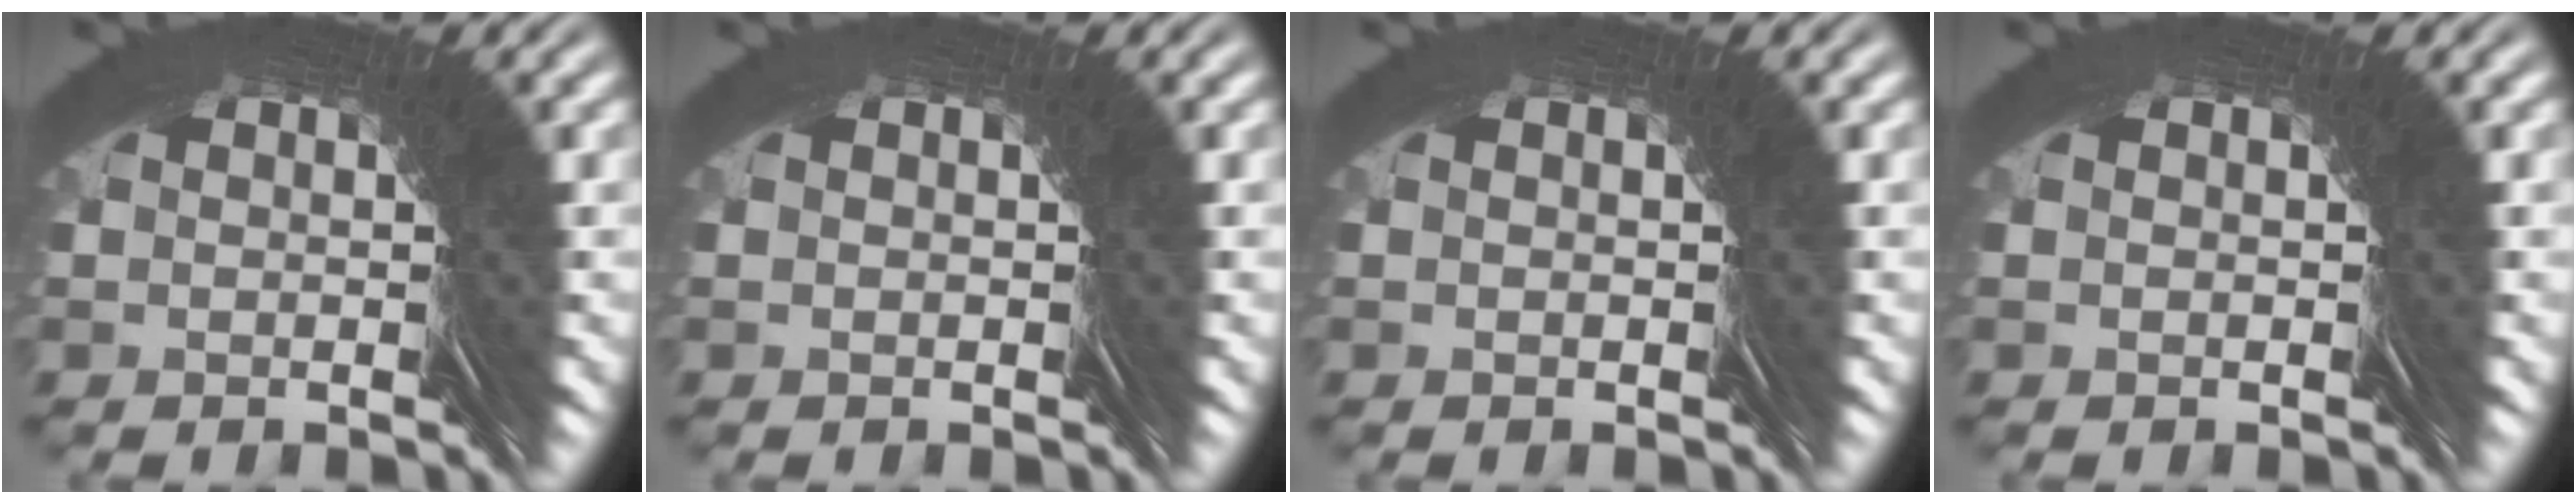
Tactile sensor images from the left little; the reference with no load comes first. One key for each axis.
{"total": 0.0}
{"total": 0.0}
{"total": 0.0}